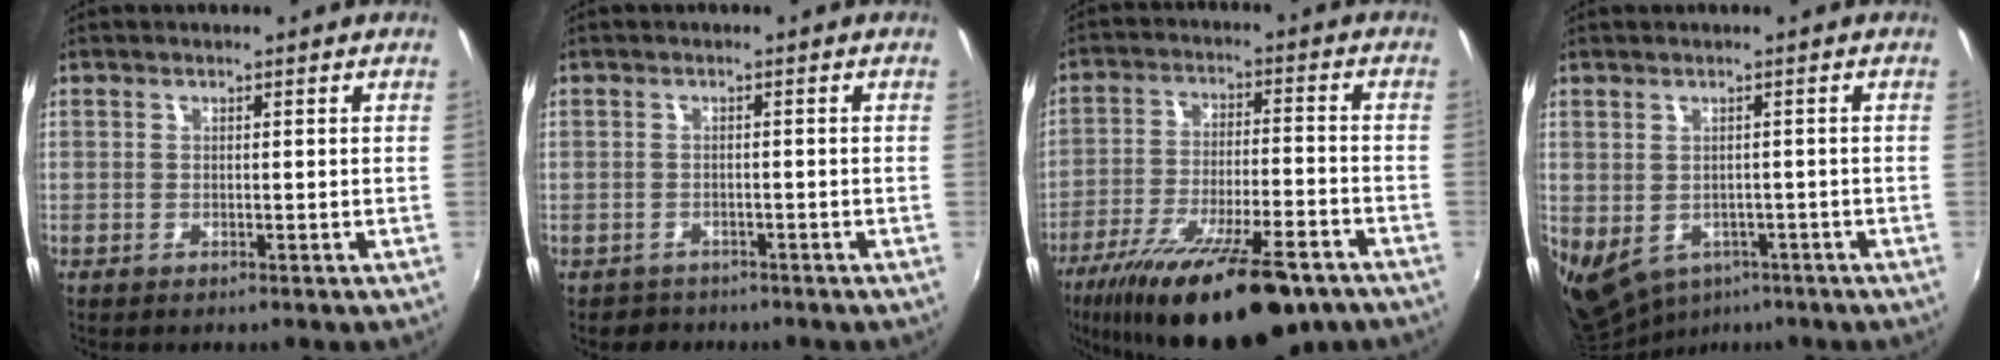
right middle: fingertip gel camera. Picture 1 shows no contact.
{"total": 2.5, "force": [-1.9, 1.6, 0.0], "torque": [-0.010, -0.001, -0.030]}
{"total": 23.5, "force": [-16.5, 6.6, 15.4], "torque": [-0.272, -0.047, -0.249]}
{"total": 8.8, "force": [-3.9, 6.6, 4.5], "torque": [-0.099, -0.031, -0.044]}